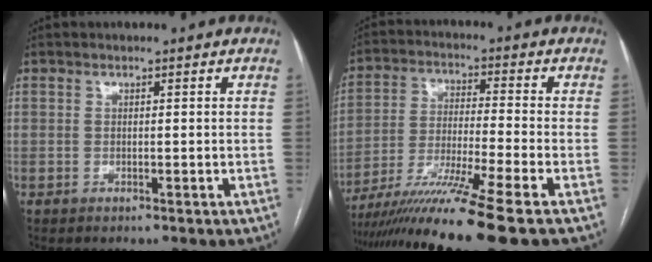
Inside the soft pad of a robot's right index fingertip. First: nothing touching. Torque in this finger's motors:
{"motor_torque": [1.08, -1.06, 0.85, 0.21]}